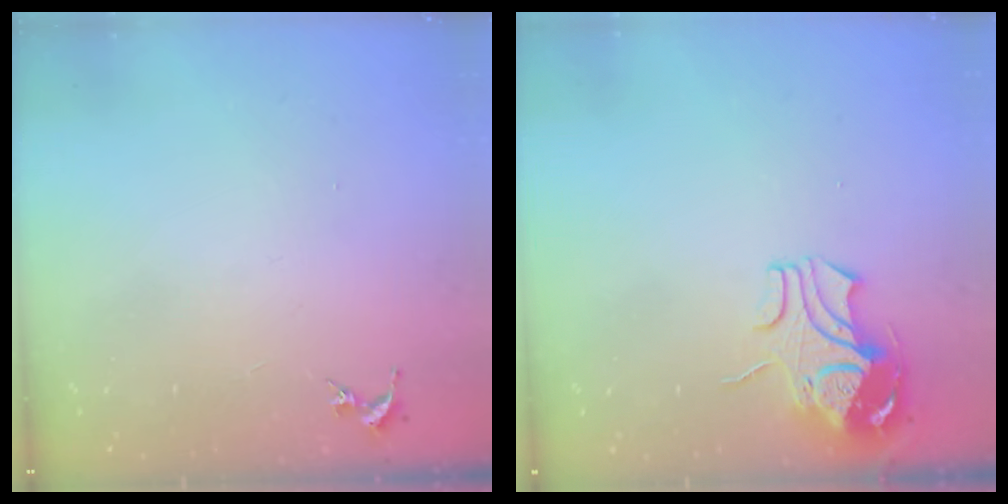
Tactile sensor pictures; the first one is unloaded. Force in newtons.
{"total": 9.4, "press": 9.4, "slide": 0.9}